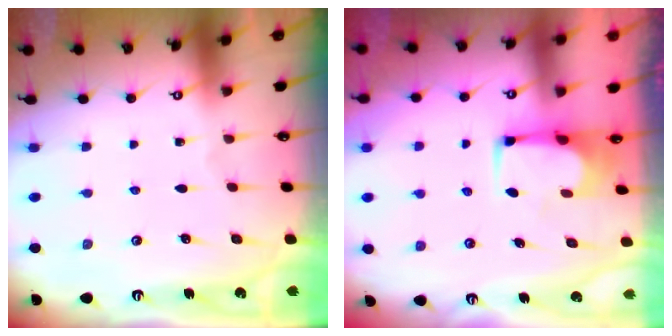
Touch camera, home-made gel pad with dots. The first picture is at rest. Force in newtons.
{"total": 5.7, "press": 5.7, "slide": 0.5}